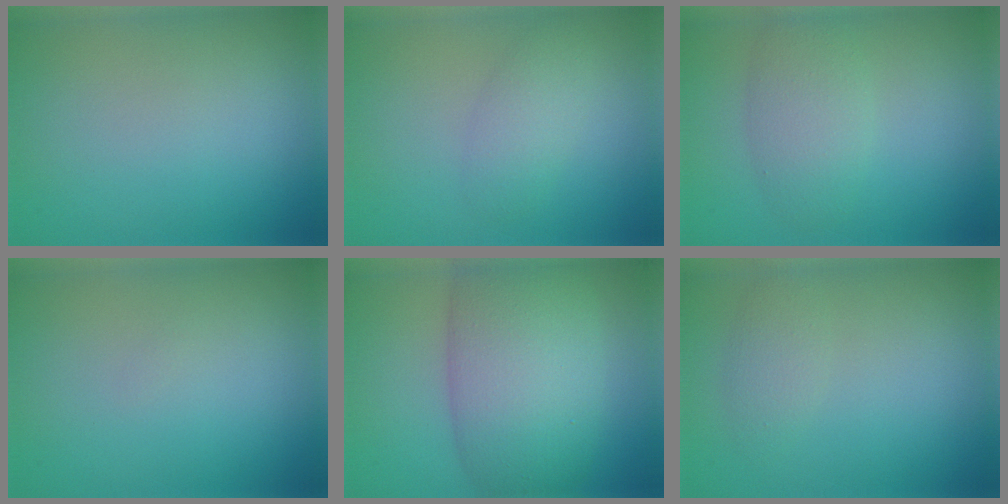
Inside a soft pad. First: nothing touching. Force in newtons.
{"total": 2.2, "press": 2.2, "slide": 0.1}
{"total": 3.5, "press": 3.5, "slide": 0.1}
{"total": 0.0}
{"total": 10.0, "press": 10.0, "slide": 0.5}
{"total": 1.6, "press": 1.6, "slide": 0.1}